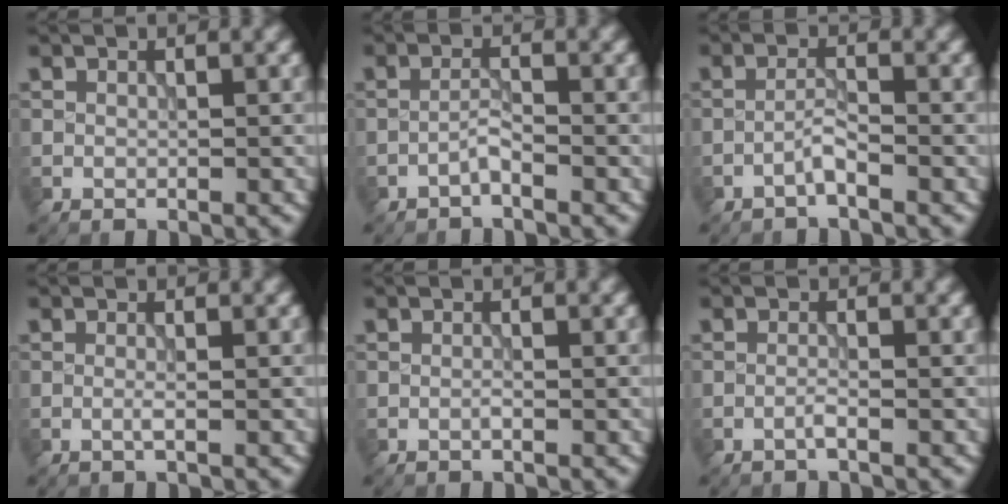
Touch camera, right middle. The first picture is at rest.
{"total": 1.3, "force": [-1.0, 0.0, 0.8], "torque": [-0.014, 0.007, -0.023]}
{"total": 1.5, "force": [-1.1, 0.0, 1.1], "torque": [-0.019, 0.008, -0.026]}
{"total": 0.9, "force": [-0.2, 0.1, 0.8], "torque": [-0.015, -0.002, -0.007]}
{"total": 0.5, "force": [-0.3, 0.0, 0.4], "torque": [-0.009, 0.000, -0.006]}
{"total": 0.9, "force": [-0.5, 0.1, 0.7], "torque": [-0.012, 0.005, -0.015]}